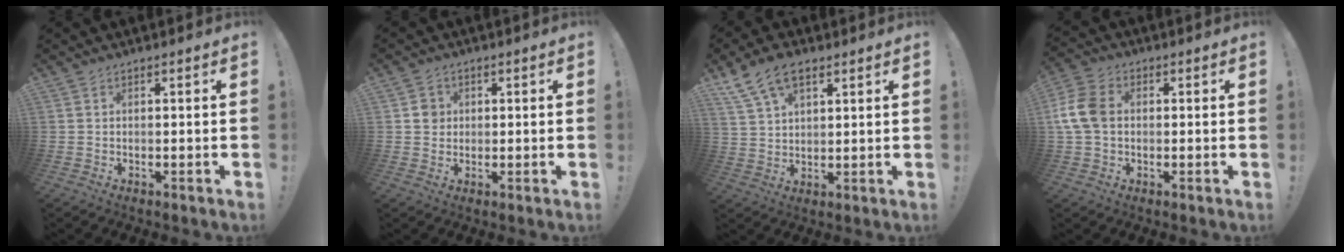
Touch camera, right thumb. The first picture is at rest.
{"total": 3.7, "force": [0.6, 3.5, 0.9], "torque": [-0.002, 0.001, 0.010]}
{"total": 10.1, "force": [5.9, 5.5, 6.1], "torque": [-0.109, -0.015, 0.115]}
{"total": 10.7, "force": [0.6, 7.6, 7.5], "torque": [-0.156, 0.010, 0.017]}